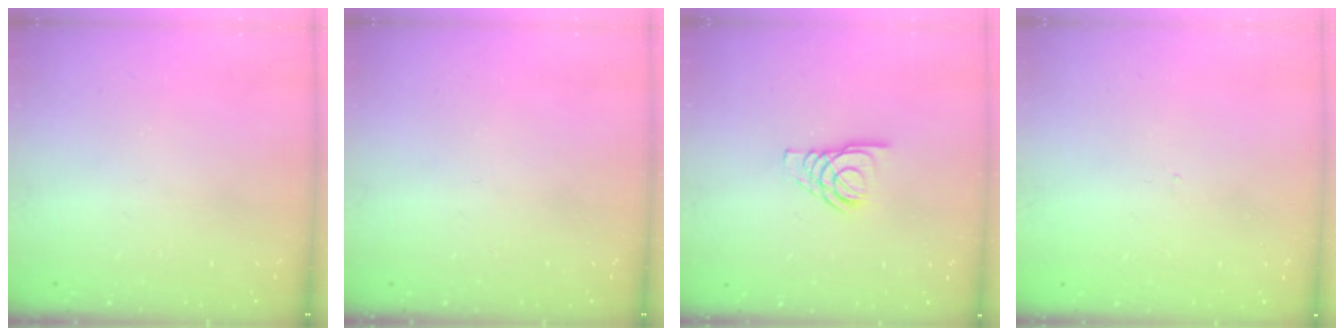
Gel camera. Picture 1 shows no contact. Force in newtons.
{"total": 0.0}
{"total": 5.9, "press": 5.8, "slide": 0.8}
{"total": 0.0}